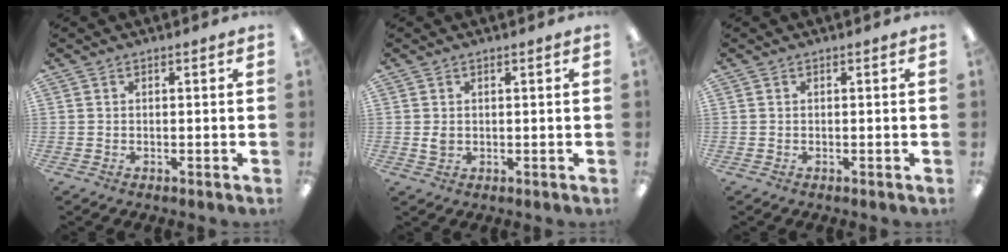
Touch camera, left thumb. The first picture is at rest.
{"total": 1.8, "force": [0.4, 1.4, 1.1], "torque": [-0.014, 0.000, 0.006]}
{"total": 0.0}